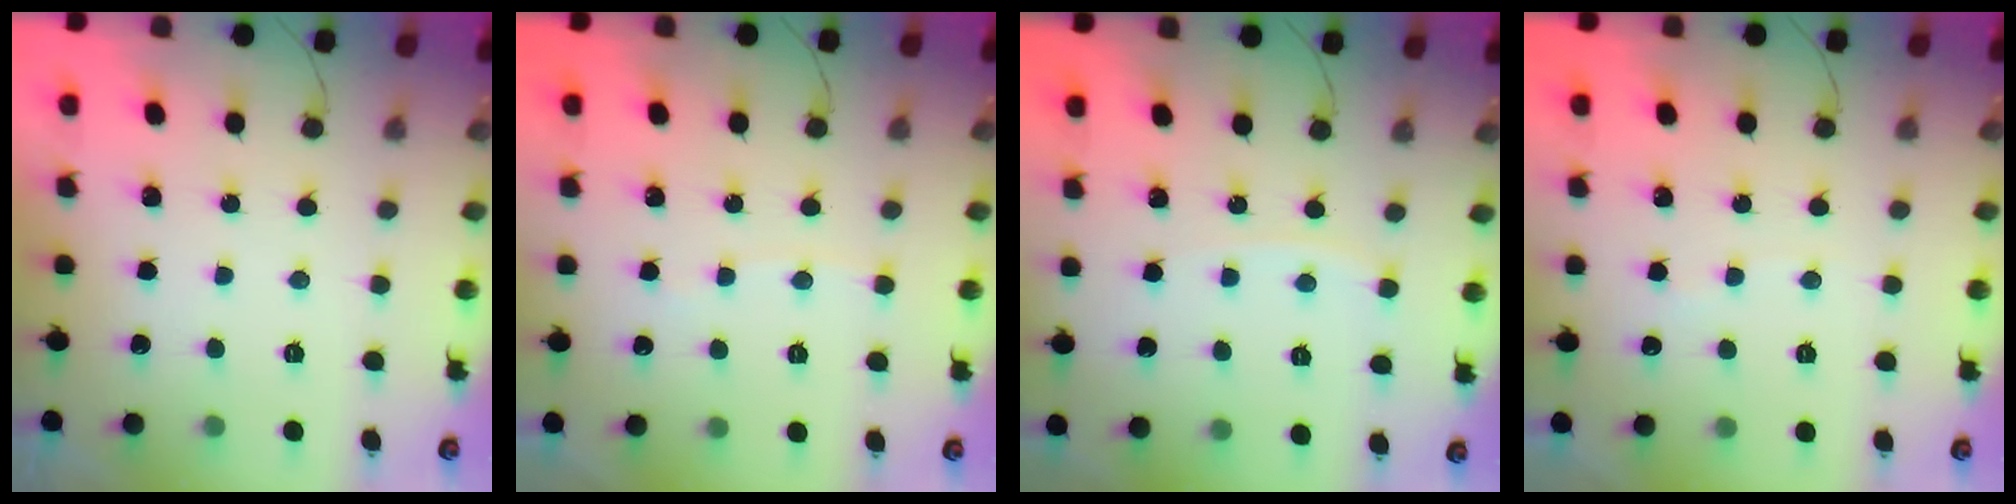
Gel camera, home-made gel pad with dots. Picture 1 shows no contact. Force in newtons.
{"total": 2.1, "press": 2.0, "slide": 0.3}
{"total": 2.8, "press": 2.7, "slide": 0.3}
{"total": 2.4, "press": 2.3, "slide": 0.3}